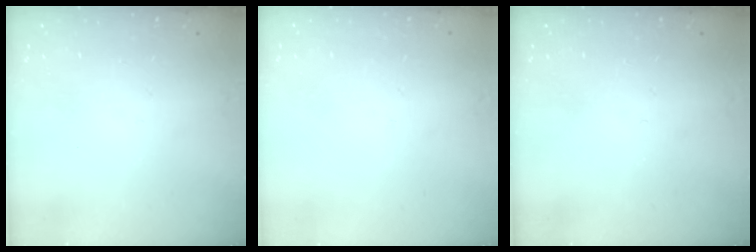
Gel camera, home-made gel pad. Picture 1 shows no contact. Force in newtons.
{"total": 1.5, "press": 1.5, "slide": 0.1}
{"total": 0.0}